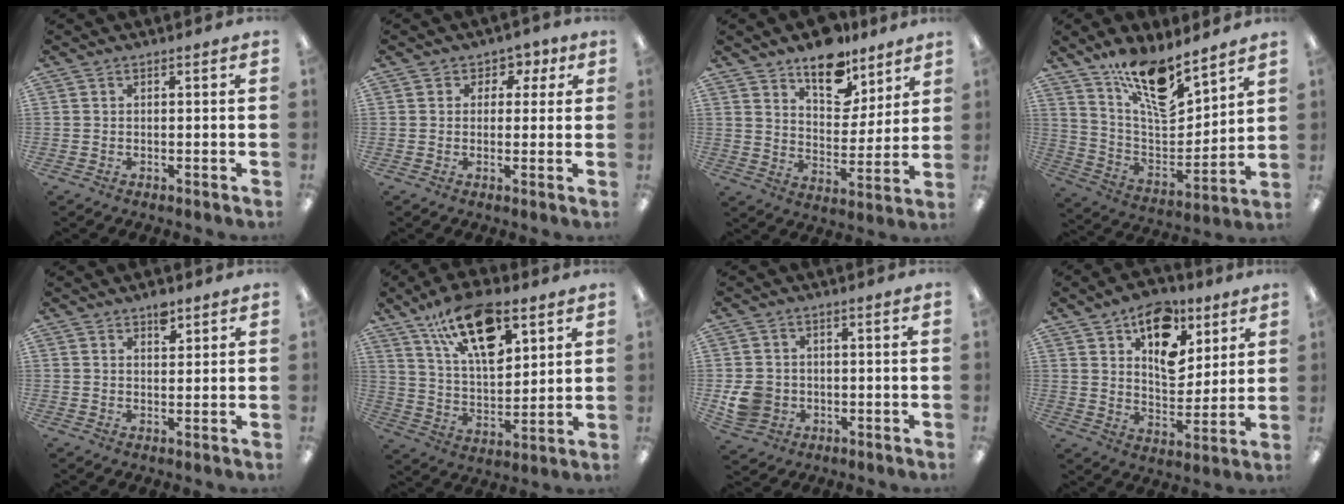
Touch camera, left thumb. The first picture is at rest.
{"total": 3.7, "force": [0.7, 3.5, 1.1], "torque": [-0.006, 0.004, 0.009]}
{"total": 13.6, "force": [10.4, 6.8, 5.5], "torque": [-0.072, -0.067, 0.188]}
{"total": 16.6, "force": [12.7, 5.3, 9.2], "torque": [-0.166, -0.086, 0.221]}
{"total": 3.8, "force": [2.6, 2.0, 2.0], "torque": [-0.011, -0.014, 0.040]}
{"total": 18.8, "force": [11.2, 8.5, 12.4], "torque": [-0.208, -0.044, 0.194]}
{"total": 6.8, "force": [-0.9, 6.2, 2.7], "torque": [-0.057, 0.009, -0.014]}
{"total": 15.6, "force": [8.3, 9.6, 9.0], "torque": [-0.115, -0.035, 0.145]}